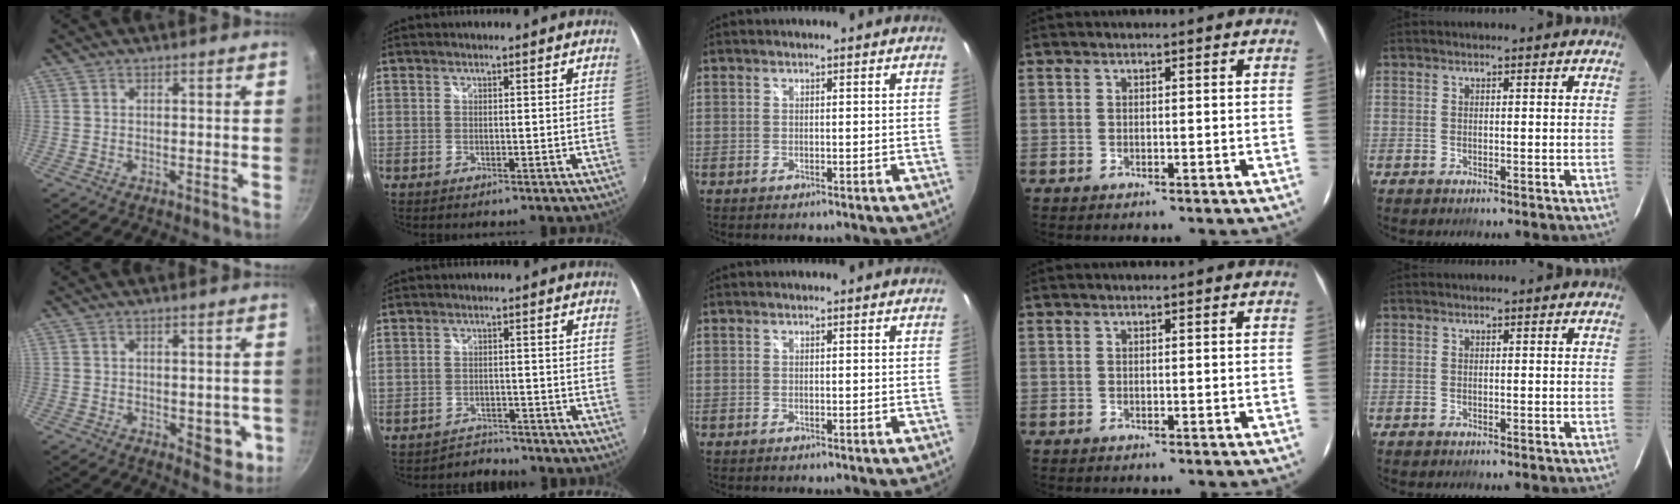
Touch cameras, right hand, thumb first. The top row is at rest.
{"thumb": {"total": 6.5, "force": [-1.2, 3.5, 5.4], "torque": [-0.036, 0.003, -0.008]}, "index": {"total": 3.1, "force": [-2.7, 1.1, -1.0], "torque": [0.009, 0.012, -0.048]}}